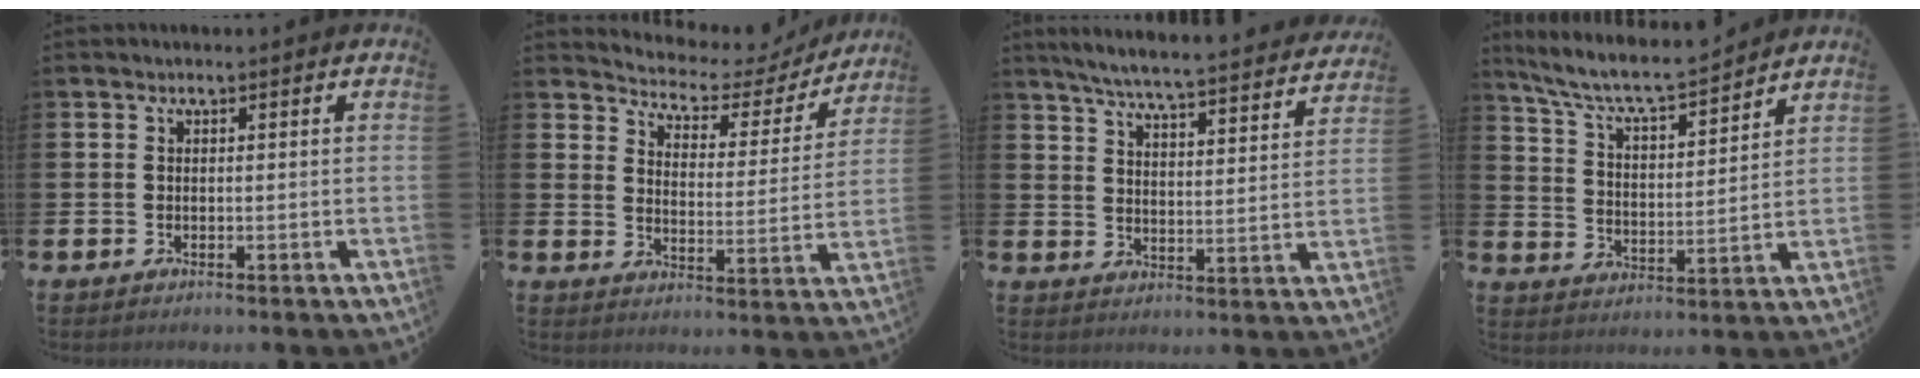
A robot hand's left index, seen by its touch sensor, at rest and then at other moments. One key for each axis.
{"total": 4.1, "fx": 3.7, "fy": 1.5, "fz": 0.4, "tx": -0.039, "ty": -0.034, "tz": 0.056}
{"total": 6.0, "fx": 5.7, "fy": 0.0, "fz": 1.9, "tx": -0.050, "ty": -0.047, "tz": 0.094}
{"total": 7.5, "fx": 7.1, "fy": 0.9, "fz": 2.5, "tx": -0.083, "ty": -0.049, "tz": 0.121}